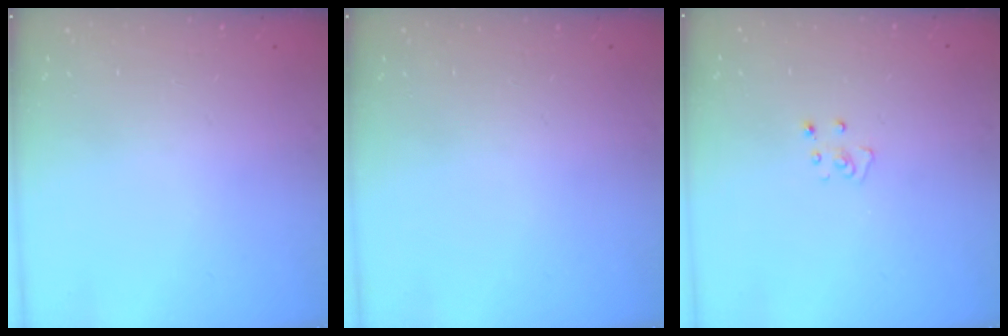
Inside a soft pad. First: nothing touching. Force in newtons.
{"total": 0.0}
{"total": 3.1, "press": 3.1, "slide": 0.2}